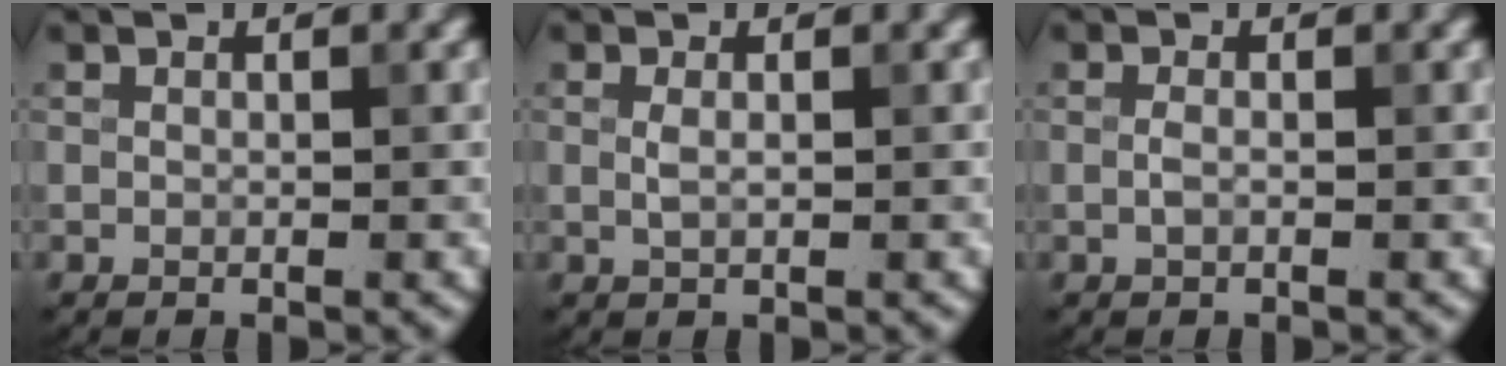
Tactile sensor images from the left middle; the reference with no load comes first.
{"total": 1.0, "force": [0.1, 0.4, 0.9], "torque": [-0.021, -0.001, 0.002]}
{"total": 0.9, "force": [-0.2, 0.4, 0.8], "torque": [-0.020, -0.002, -0.005]}